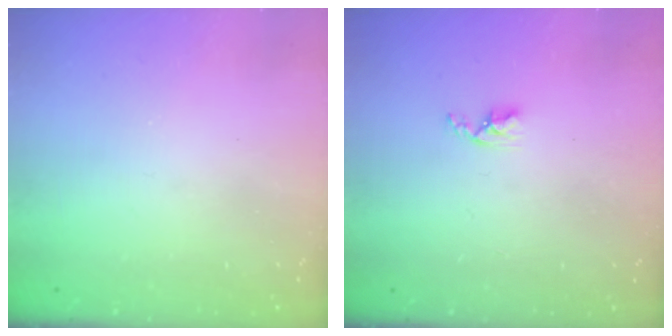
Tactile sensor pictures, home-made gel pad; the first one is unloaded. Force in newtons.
{"total": 2.7, "press": 2.7, "slide": 0.5}